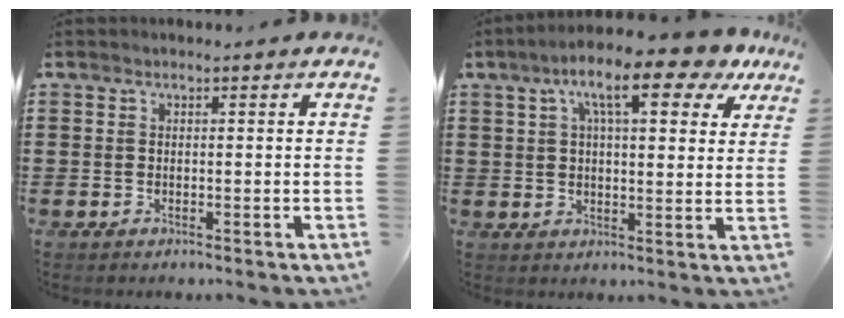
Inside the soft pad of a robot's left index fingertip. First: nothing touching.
{"total": 10.1, "force": [5.9, 2.7, 7.7], "torque": [-0.132, -0.008, 0.095]}